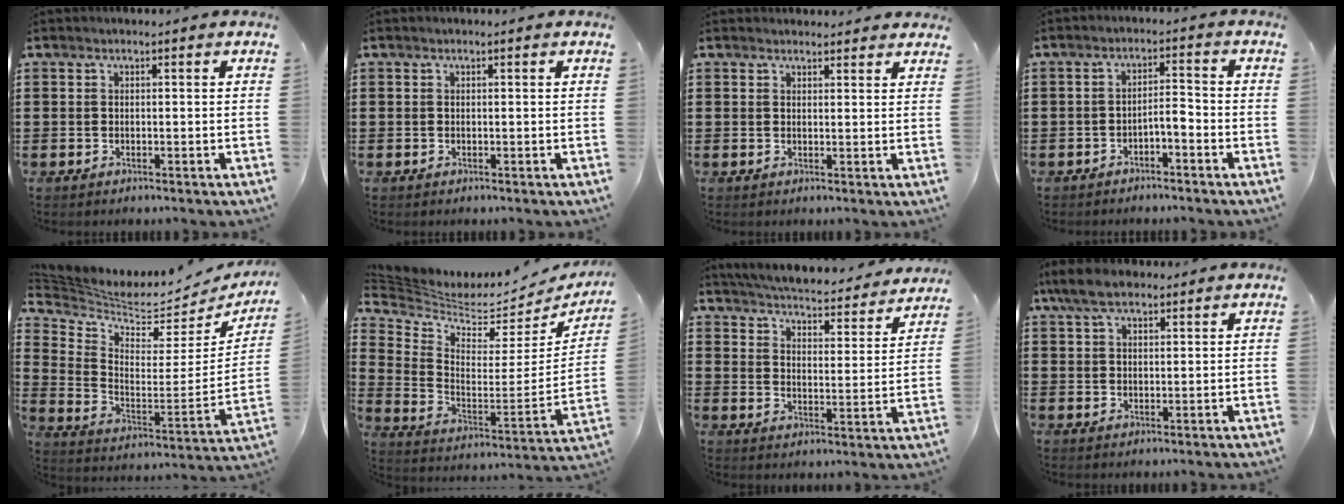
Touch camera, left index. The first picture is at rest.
{"total": 0.0}
{"total": 1.6, "force": [1.6, 0.4, 0.0], "torque": [-0.004, 0.003, 0.031]}
{"total": 2.8, "force": [-2.4, 0.5, 1.3], "torque": [-0.029, 0.005, -0.053]}
{"total": 4.6, "force": [4.2, 1.4, 1.2], "torque": [-0.057, -0.055, 0.068]}
{"total": 3.7, "force": [3.3, 1.3, 1.0], "torque": [-0.049, -0.049, 0.052]}
{"total": 4.3, "force": [4.2, -0.3, 0.5], "torque": [-0.035, -0.040, 0.066]}
{"total": 5.8, "force": [4.0, 2.4, 3.5], "torque": [-0.078, 0.006, 0.075]}